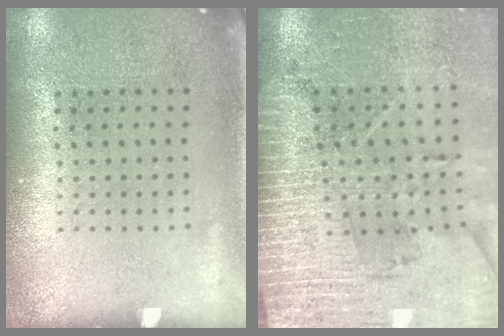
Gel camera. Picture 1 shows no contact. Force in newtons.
{"total": 3.3, "press": 3.1, "slide": 1.0}